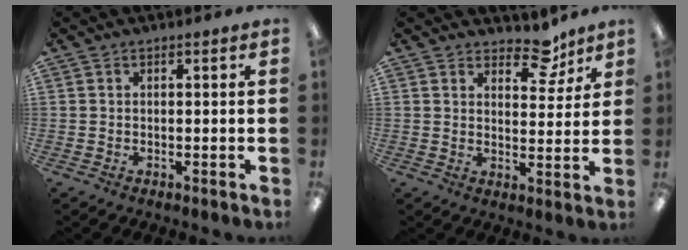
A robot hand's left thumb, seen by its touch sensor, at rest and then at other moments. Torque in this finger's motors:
{"motor_torque": [-0.05, -0.09, -0.31, -0.05, -0.01]}